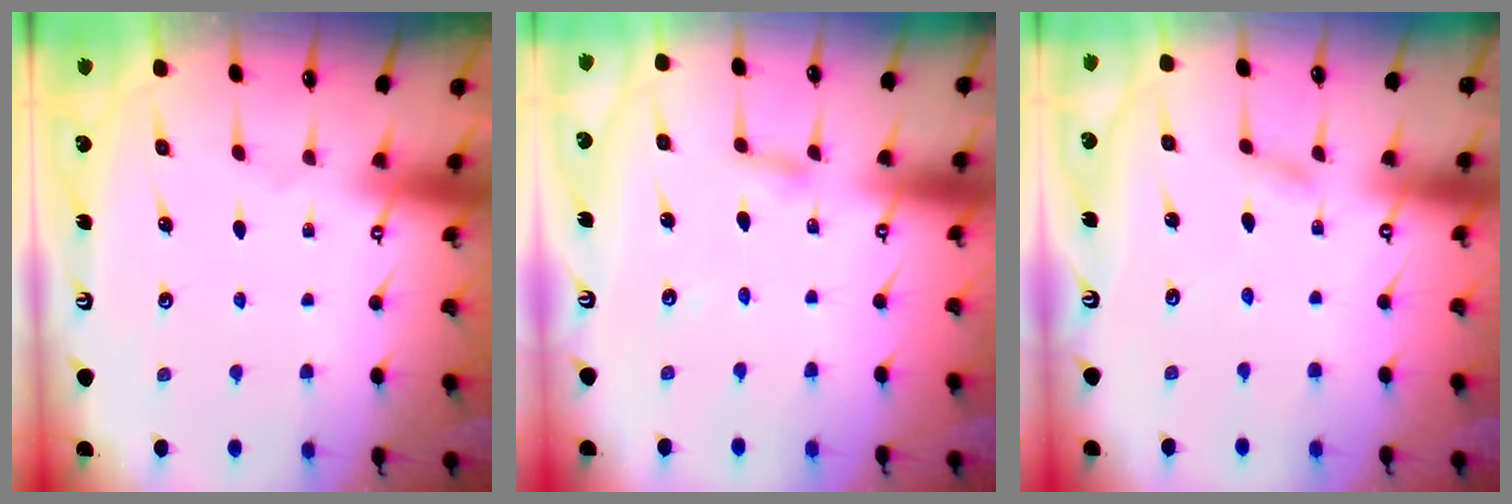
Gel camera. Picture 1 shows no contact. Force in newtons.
{"total": 2.4, "press": 2.4, "slide": 0.2}
{"total": 1.4, "press": 1.4, "slide": 0.1}